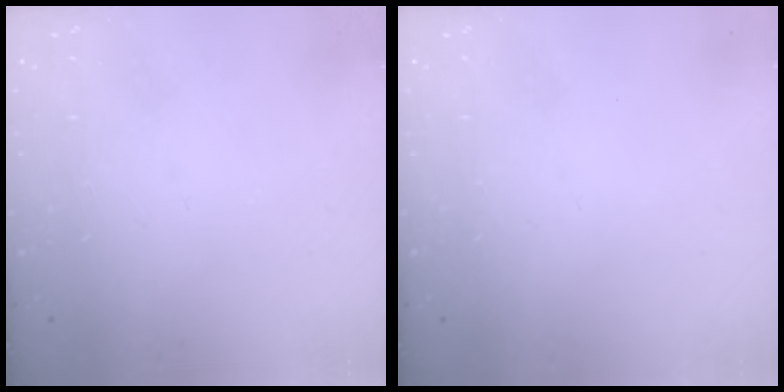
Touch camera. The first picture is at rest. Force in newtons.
{"total": 0.0}